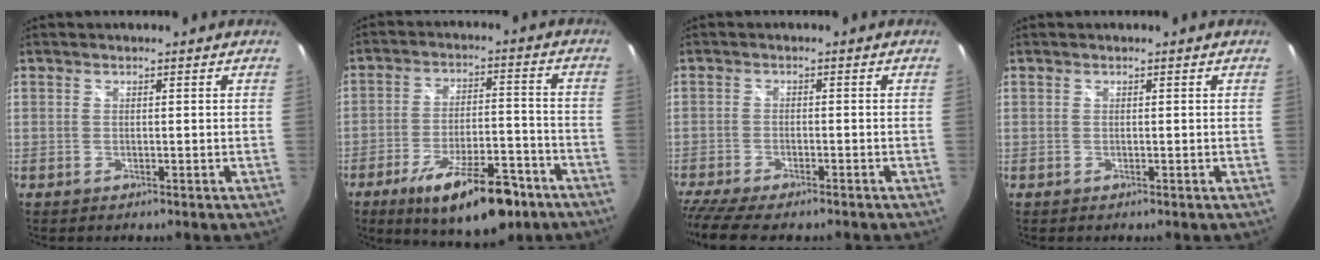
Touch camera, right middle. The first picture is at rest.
{"total": 17.7, "force": [-11.6, 5.8, 12.0], "torque": [-0.201, -0.015, -0.168]}
{"total": 10.4, "force": [-8.7, 2.1, 5.3], "torque": [-0.130, -0.043, -0.150]}
{"total": 0.0}